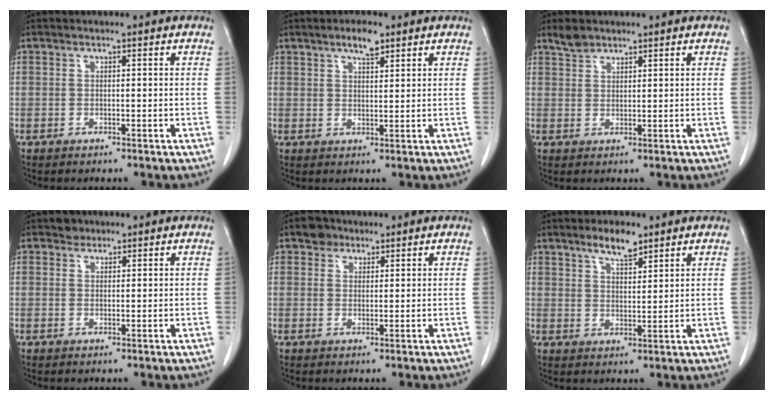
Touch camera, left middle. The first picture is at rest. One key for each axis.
{"total": 3.5, "fx": 2.5, "fy": 0.9, "fz": 2.3, "tx": -0.042, "ty": 0.001, "tz": 0.041}
{"total": 2.4, "fx": 2.1, "fy": 0.9, "fz": 0.5, "tx": -0.016, "ty": 0.006, "tz": 0.042}
{"total": 1.5, "fx": 1.1, "fy": 1.0, "fz": 0.0, "tx": 0.003, "ty": 0.000, "tz": 0.014}
{"total": 2.8, "fx": 1.9, "fy": 1.9, "fz": 0.4, "tx": -0.008, "ty": 0.007, "tz": 0.029}
{"total": 4.7, "fx": 3.6, "fy": 1.3, "fz": 2.7, "tx": -0.052, "ty": 0.000, "tz": 0.064}